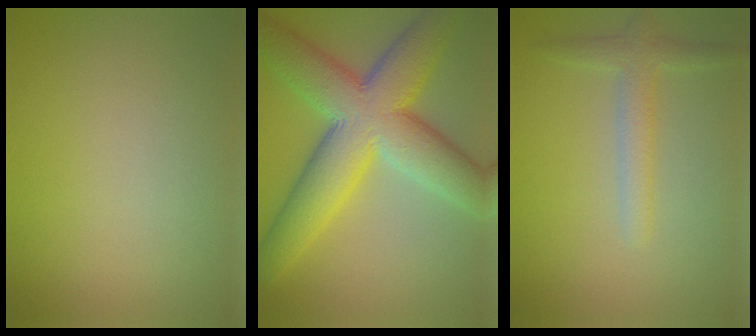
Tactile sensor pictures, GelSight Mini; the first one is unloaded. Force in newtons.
{"total": 11.6, "press": 11.6, "slide": 0.5}
{"total": 2.4, "press": 2.4, "slide": 0.1}